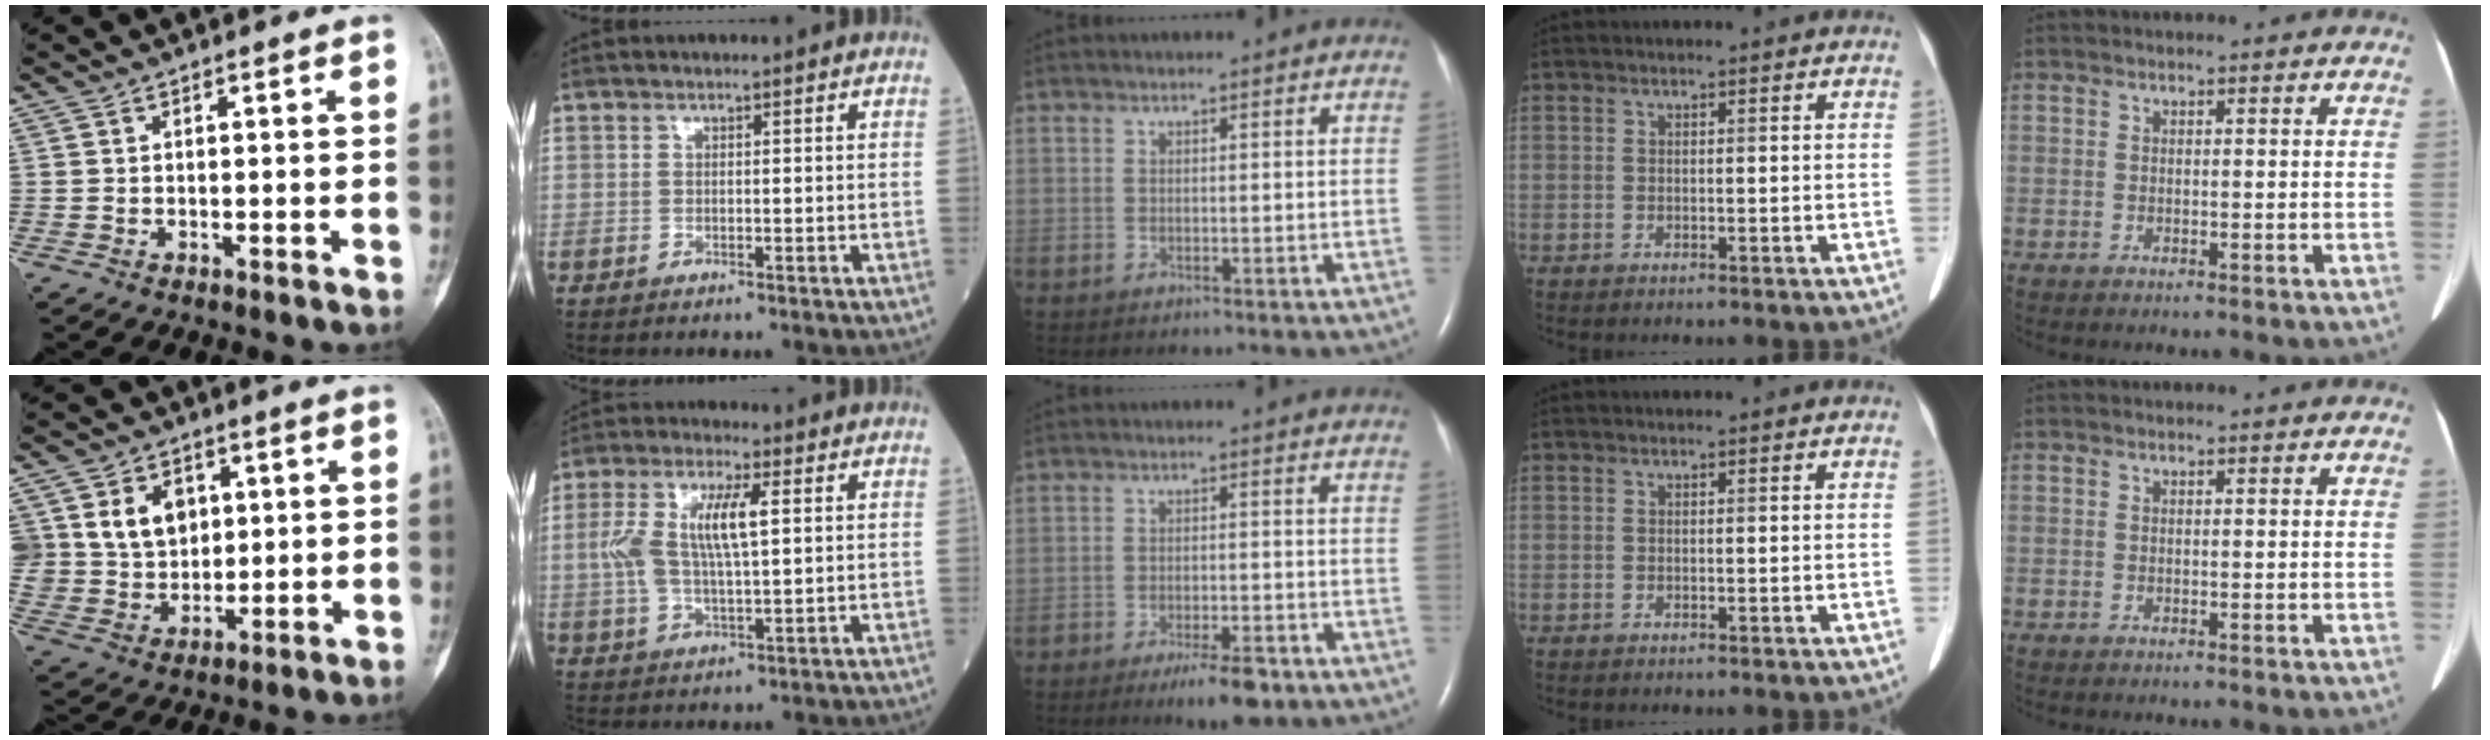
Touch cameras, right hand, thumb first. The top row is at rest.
{"thumb": {"total": 11.3, "force": [3.8, 9.0, 5.7], "torque": [-0.064, -0.019, 0.081]}, "index": {"total": 9.7, "force": [1.7, 2.8, 9.2], "torque": [-0.199, 0.016, 0.035]}, "middle": {"total": 5.7, "force": [-3.8, 1.5, 4.0], "torque": [-0.066, -0.005, -0.056]}}